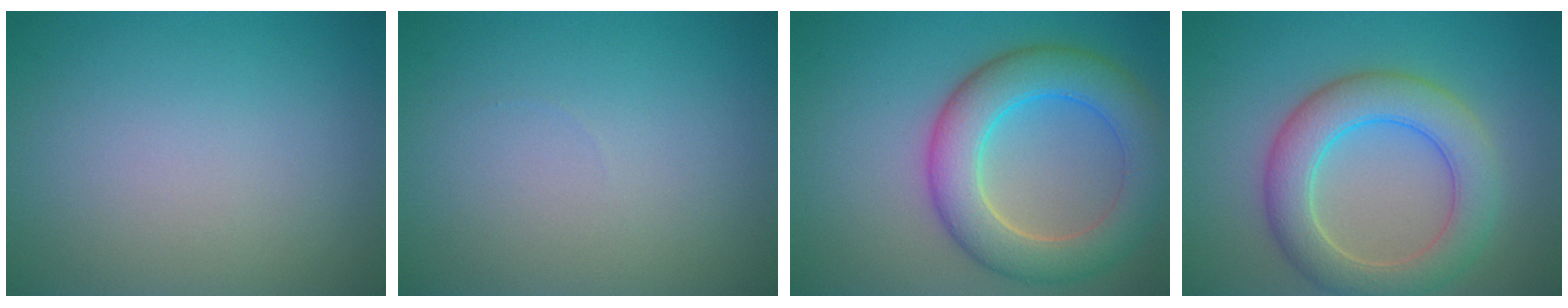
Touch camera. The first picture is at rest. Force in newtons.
{"total": 0.0}
{"total": 7.5, "press": 7.5, "slide": 0.7}
{"total": 6.4, "press": 6.4, "slide": 0.3}